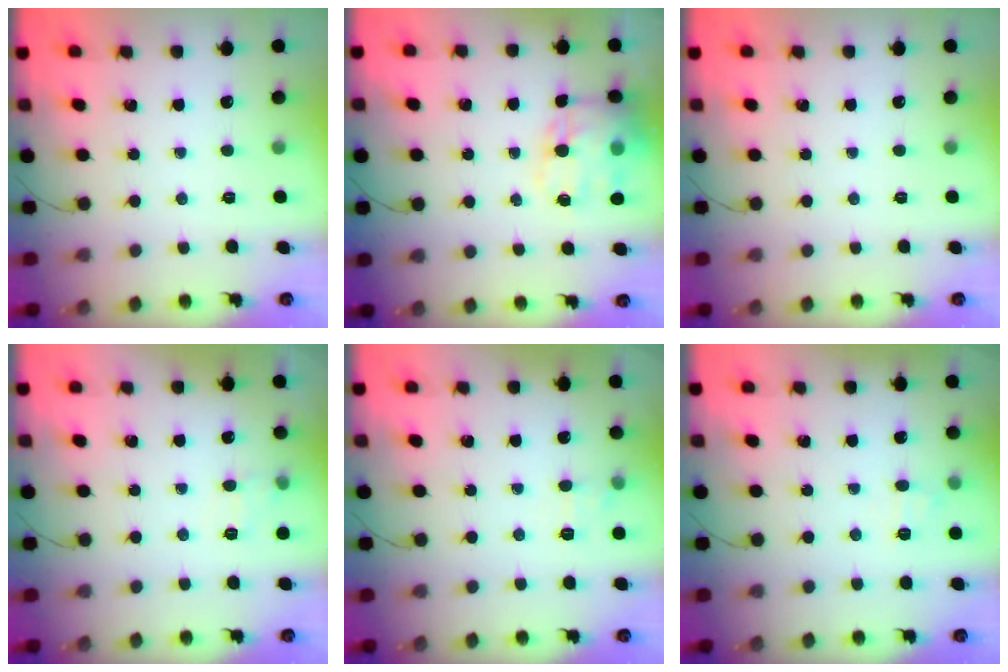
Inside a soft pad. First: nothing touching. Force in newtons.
{"total": 16.1, "press": 15.7, "slide": 3.9}
{"total": 0.0}
{"total": 5.1, "press": 4.7, "slide": 2.0}
{"total": 6.9, "press": 6.7, "slide": 1.7}
{"total": 6.2, "press": 6.1, "slide": 1.5}